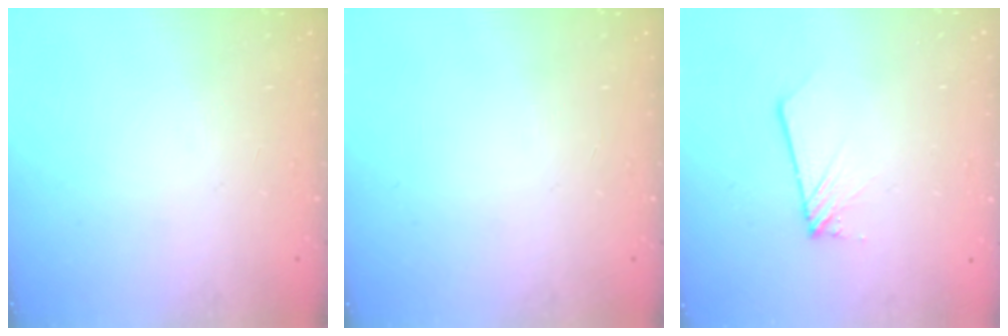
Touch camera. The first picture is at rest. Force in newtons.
{"total": 0.0}
{"total": 1.6, "press": 1.6, "slide": 0.1}